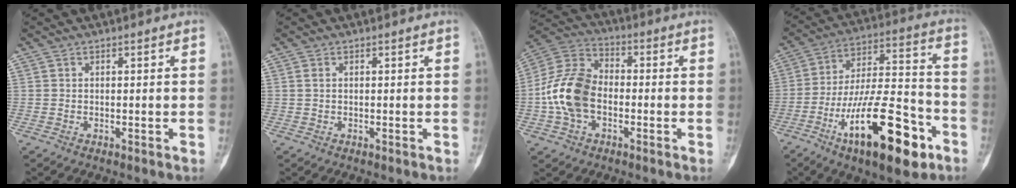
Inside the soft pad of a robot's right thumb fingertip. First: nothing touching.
{"total": 1.0, "force": [0.3, 0.6, 0.7], "torque": [-0.019, 0.003, 0.008]}
{"total": 13.8, "force": [-2.2, 9.3, 9.9], "torque": [-0.193, 0.035, -0.051]}
{"total": 23.9, "force": [-11.1, 8.5, 19.4], "torque": [-0.321, 0.061, -0.177]}